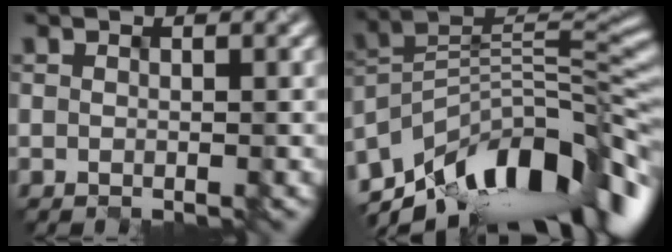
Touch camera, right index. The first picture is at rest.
{"total": 11.9, "force": [-7.2, 5.1, 8.0], "torque": [-0.151, 0.028, -0.124]}